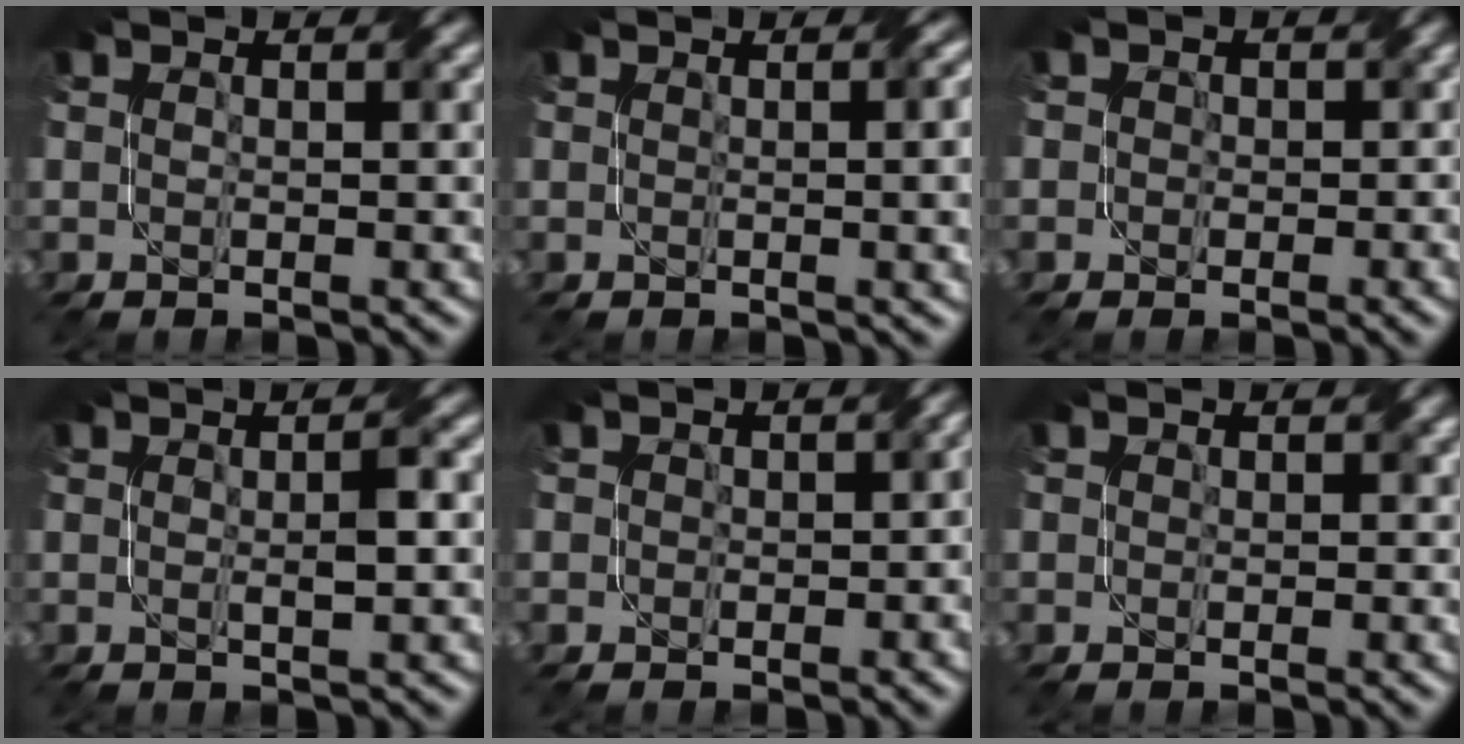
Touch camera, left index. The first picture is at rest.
{"total": 3.3, "force": [0.4, 1.3, 3.1], "torque": [-0.024, 0.008, 0.008]}
{"total": 2.7, "force": [0.5, 2.5, 0.9], "torque": [0.004, 0.009, -0.016]}
{"total": 1.7, "force": [0.1, 0.2, 1.7], "torque": [-0.027, 0.002, 0.001]}
{"total": 2.3, "force": [0.2, 2.0, 1.0], "torque": [-0.001, 0.002, -0.002]}
{"total": 1.4, "force": [0.5, 1.2, 0.6], "torque": [-0.004, -0.001, 0.000]}